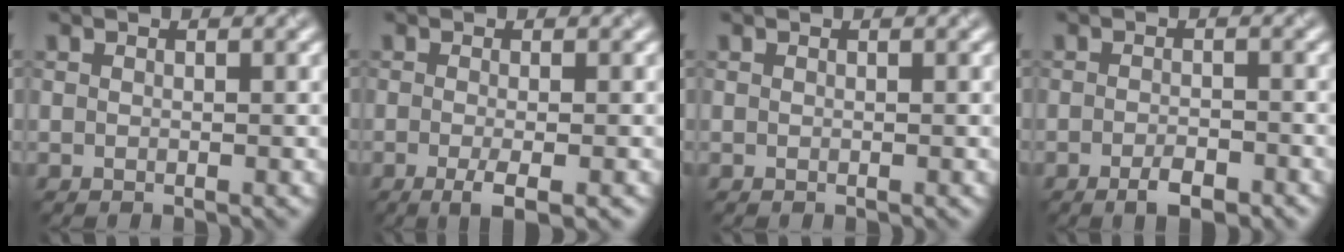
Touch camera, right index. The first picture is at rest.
{"total": 2.9, "force": [-1.1, 0.6, 2.5], "torque": [-0.042, -0.005, -0.022]}
{"total": 0.0}
{"total": 2.5, "force": [-1.5, 0.8, 1.8], "torque": [-0.031, -0.002, -0.026]}